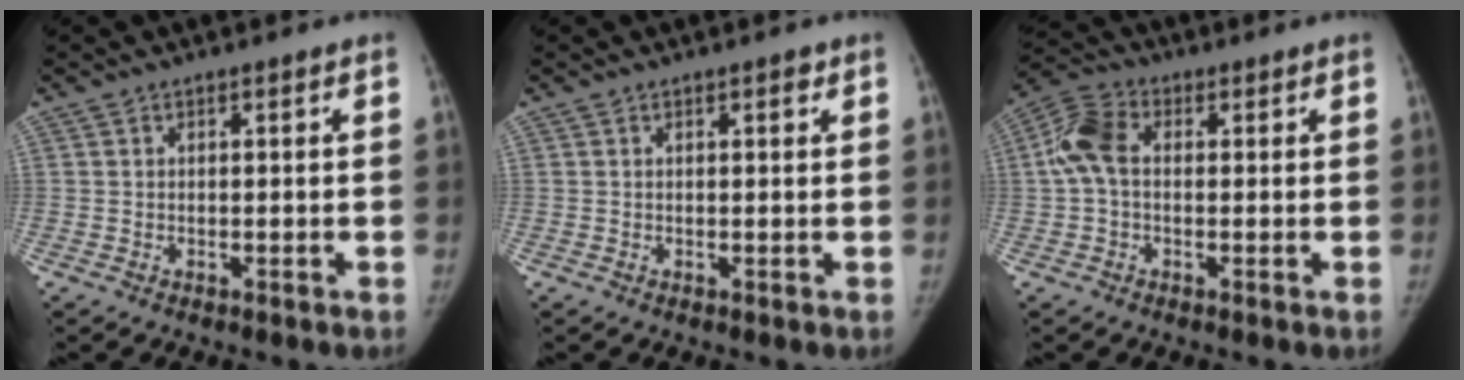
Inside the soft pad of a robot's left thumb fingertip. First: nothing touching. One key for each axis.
{"total": 1.0, "fx": 0.5, "fy": 0.4, "fz": 0.7, "tx": -0.006, "ty": -0.001, "tz": 0.006}
{"total": 7.4, "fx": 0.7, "fy": 5.1, "fz": 5.4, "tx": -0.116, "ty": 0.023, "tz": 0.008}